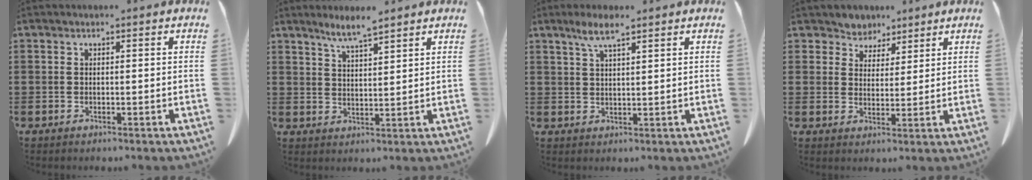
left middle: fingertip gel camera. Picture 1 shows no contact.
{"total": 4.6, "force": [3.9, 0.1, 2.5], "torque": [-0.060, -0.008, 0.069]}
{"total": 4.3, "force": [2.8, 0.7, 3.2], "torque": [-0.069, 0.003, 0.048]}
{"total": 3.4, "force": [2.9, 1.8, -0.3], "torque": [-0.012, -0.004, 0.054]}